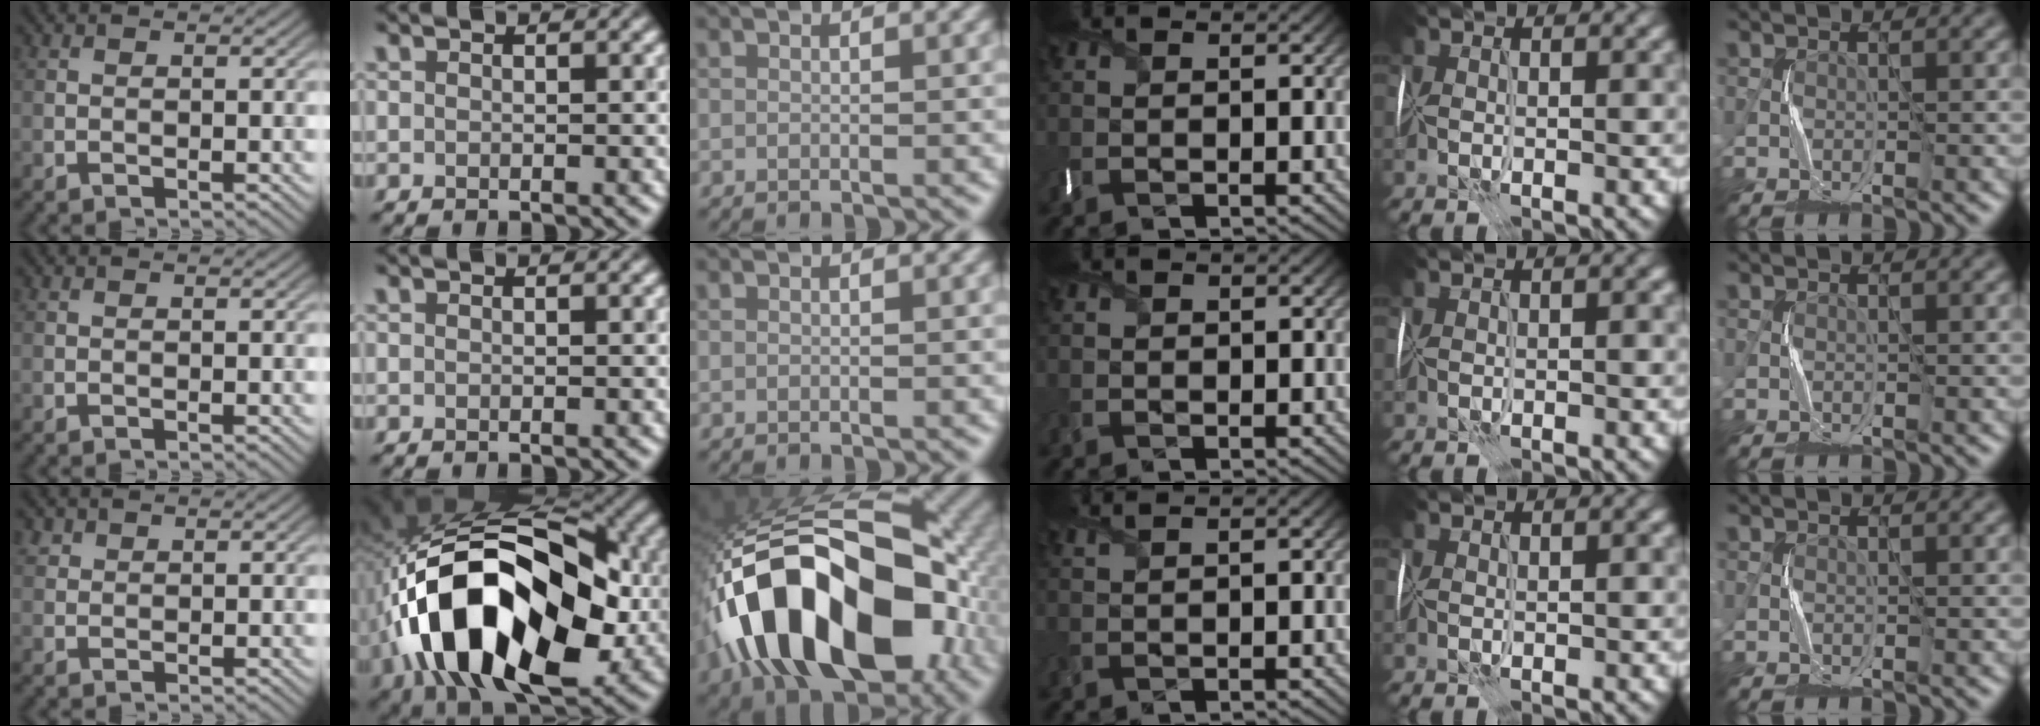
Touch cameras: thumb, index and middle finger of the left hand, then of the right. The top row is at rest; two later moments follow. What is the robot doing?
{"motion": "wrap", "object": "cellophane"}